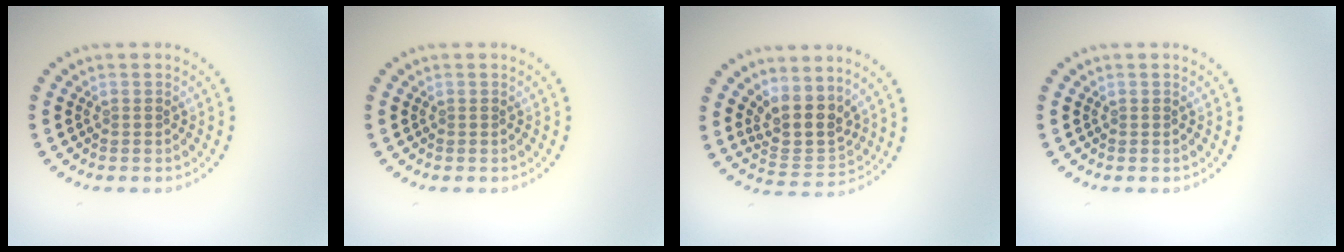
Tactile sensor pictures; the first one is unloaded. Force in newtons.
{"total": 0.0}
{"total": 3.9, "press": 3.1, "slide": 2.3}
{"total": 0.0}